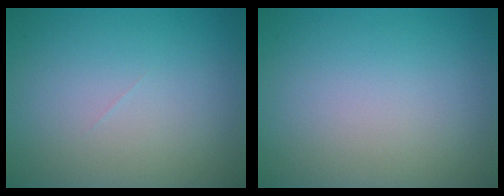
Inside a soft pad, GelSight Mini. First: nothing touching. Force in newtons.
{"total": 0.0}